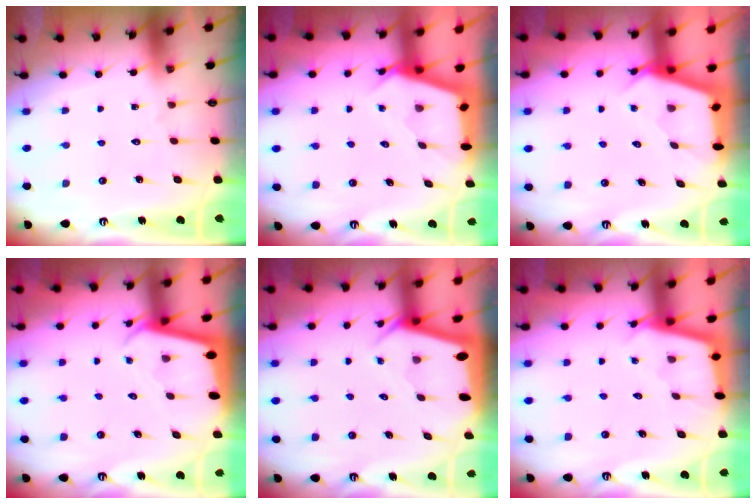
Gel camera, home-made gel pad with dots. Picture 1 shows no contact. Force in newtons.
{"total": 2.8, "press": 2.7, "slide": 0.3}
{"total": 2.8, "press": 2.7, "slide": 0.3}
{"total": 2.2, "press": 2.2, "slide": 0.1}
{"total": 3.1, "press": 3.1, "slide": 0.2}
{"total": 2.5, "press": 2.5, "slide": 0.2}